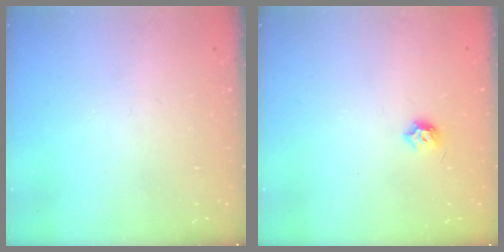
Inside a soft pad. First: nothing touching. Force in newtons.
{"total": 5.5, "press": 5.4, "slide": 0.9}